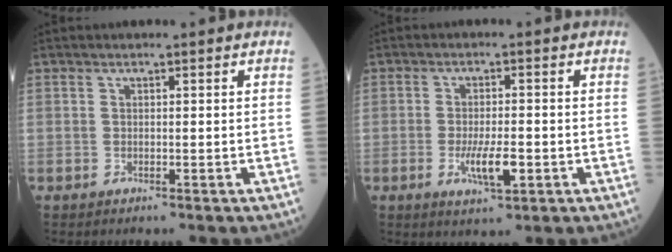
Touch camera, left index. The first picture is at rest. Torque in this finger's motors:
{"motor_torque": [1.06, 0.29, 0.45, 0.12]}